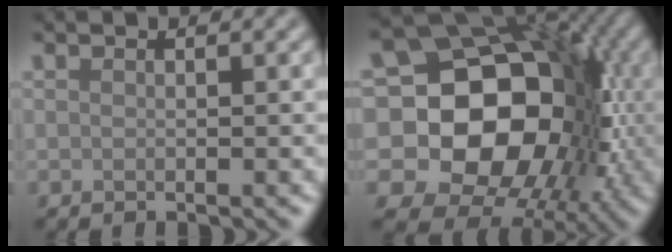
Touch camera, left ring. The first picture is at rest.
{"total": 19.3, "force": [-1.0, 15.3, 11.7], "torque": [-0.151, 0.005, -0.038]}